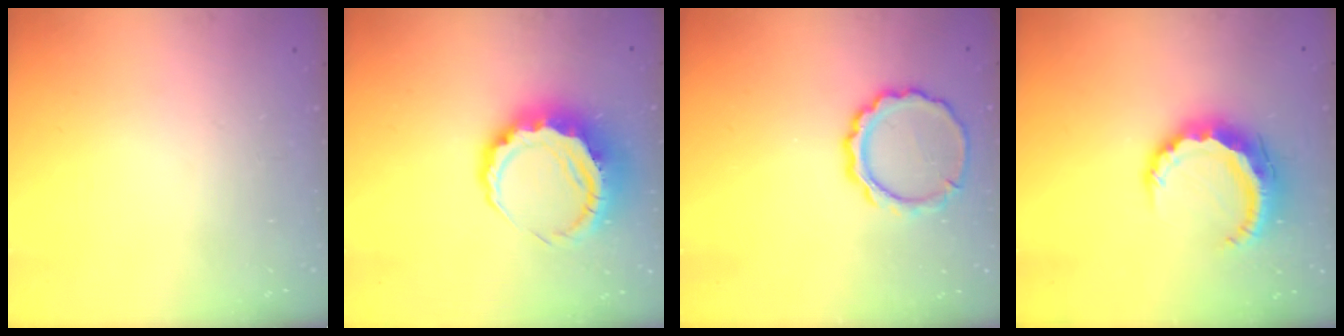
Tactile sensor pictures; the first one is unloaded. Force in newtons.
{"total": 10.2, "press": 9.9, "slide": 2.2}
{"total": 9.8, "press": 9.8, "slide": 1.1}
{"total": 9.3, "press": 9.3, "slide": 1.2}